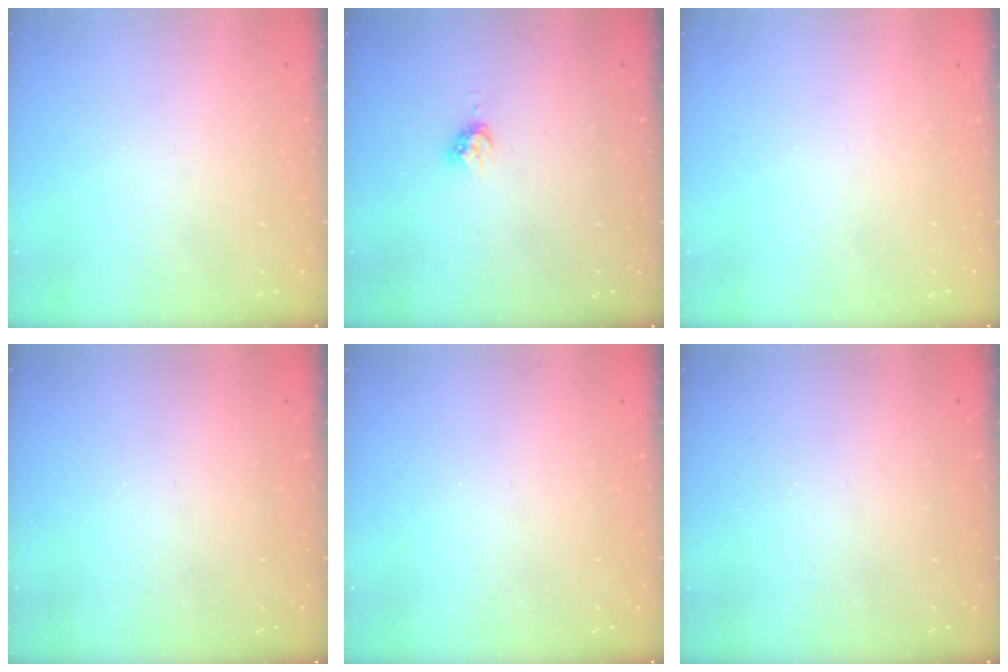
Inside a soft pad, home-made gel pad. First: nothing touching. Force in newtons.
{"total": 4.3, "press": 4.3, "slide": 0.3}
{"total": 0.0}
{"total": 0.0}
{"total": 0.0}
{"total": 0.0}